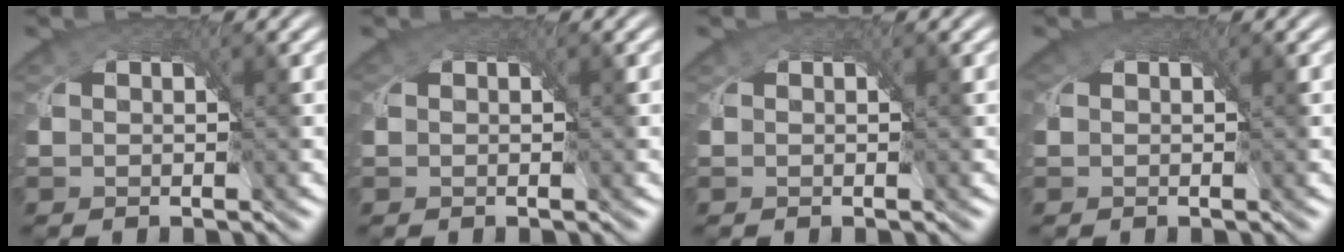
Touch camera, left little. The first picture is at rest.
{"total": 0.5, "force": [0.0, 0.5, 0.1], "torque": [-0.004, -0.002, -0.002]}
{"total": 0.0}
{"total": 1.4, "force": [0.4, 1.2, 0.6], "torque": [-0.013, 0.000, 0.002]}